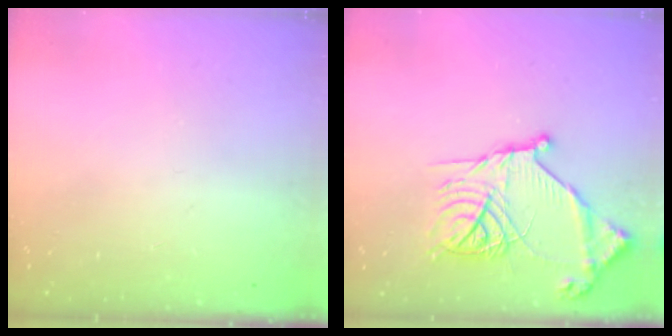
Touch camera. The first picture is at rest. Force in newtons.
{"total": 18.8, "press": 18.7, "slide": 2.0}